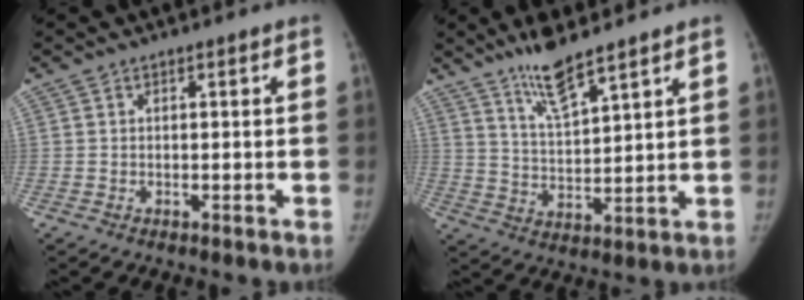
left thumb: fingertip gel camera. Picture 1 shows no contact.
{"total": 7.2, "force": [5.6, 1.2, 4.5], "torque": [-0.075, -0.038, 0.108]}